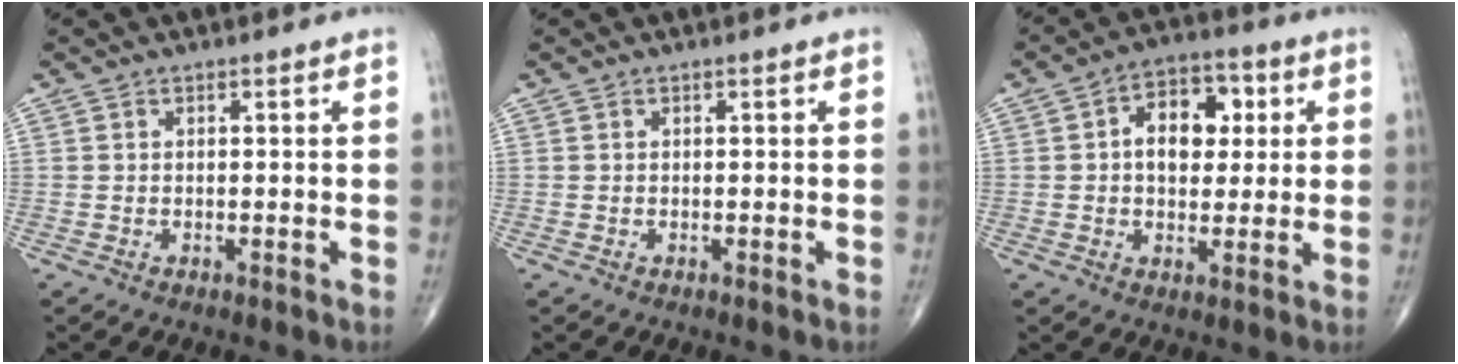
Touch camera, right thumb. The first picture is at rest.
{"total": 0.0}
{"total": 10.5, "force": [1.9, 7.0, 7.6], "torque": [-0.077, 0.011, 0.023]}